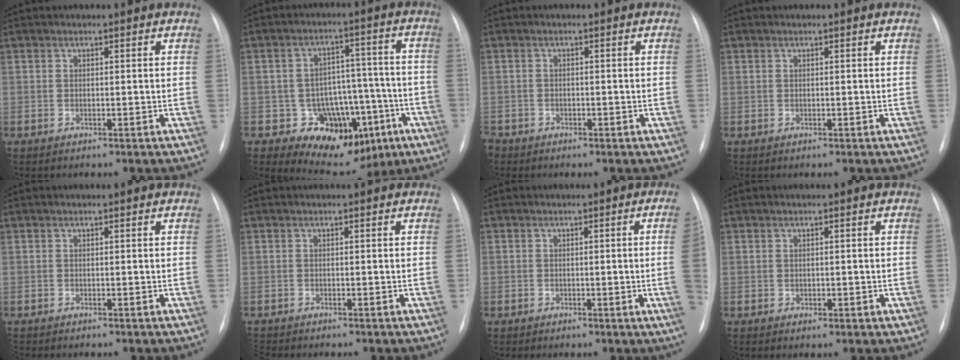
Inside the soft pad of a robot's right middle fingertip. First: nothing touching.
{"total": 12.4, "force": [-5.2, 9.3, 6.3], "torque": [-0.065, 0.050, -0.056]}
{"total": 2.7, "force": [-1.8, 1.9, 0.6], "torque": [-0.014, 0.000, -0.031]}
{"total": 0.0}
{"total": 0.0}
{"total": 1.3, "force": [-1.3, 0.3, 0.1], "torque": [-0.001, -0.005, -0.020]}
{"total": 4.3, "force": [-0.6, -0.7, 4.2], "torque": [-0.051, -0.006, -0.009]}
{"total": 1.2, "force": [-0.3, 0.8, 0.8], "torque": [-0.015, -0.002, 0.000]}